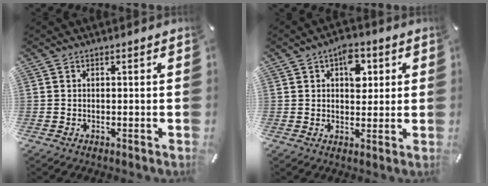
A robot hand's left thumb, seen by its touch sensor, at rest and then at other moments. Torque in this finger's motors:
{"motor_torque": [1.07, 1.21, 0.37, -0.46, 0.05]}